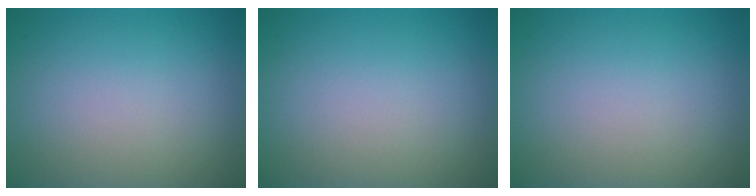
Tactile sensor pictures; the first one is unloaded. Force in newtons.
{"total": 0.0}
{"total": 0.0}